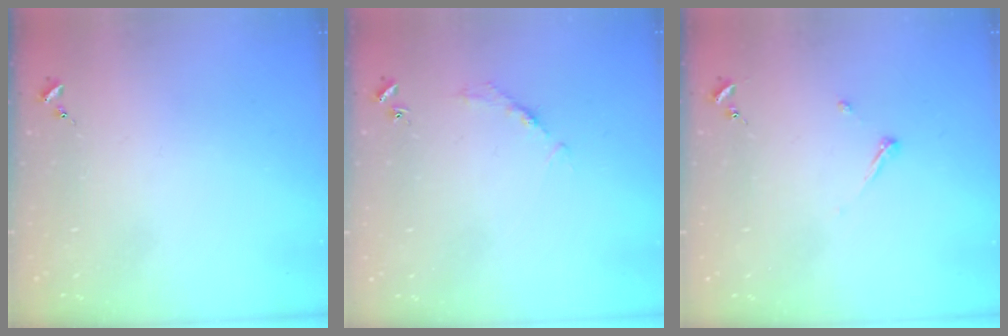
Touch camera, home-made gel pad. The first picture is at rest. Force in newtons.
{"total": 2.7, "press": 2.7, "slide": 0.4}
{"total": 4.5, "press": 4.5, "slide": 0.4}